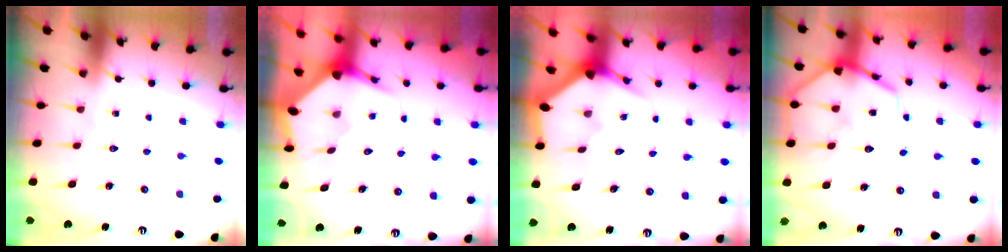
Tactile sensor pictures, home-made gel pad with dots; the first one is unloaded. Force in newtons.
{"total": 3.5, "press": 3.5, "slide": 0.5}
{"total": 3.1, "press": 3.1, "slide": 0.3}
{"total": 13.2, "press": 13.1, "slide": 1.2}